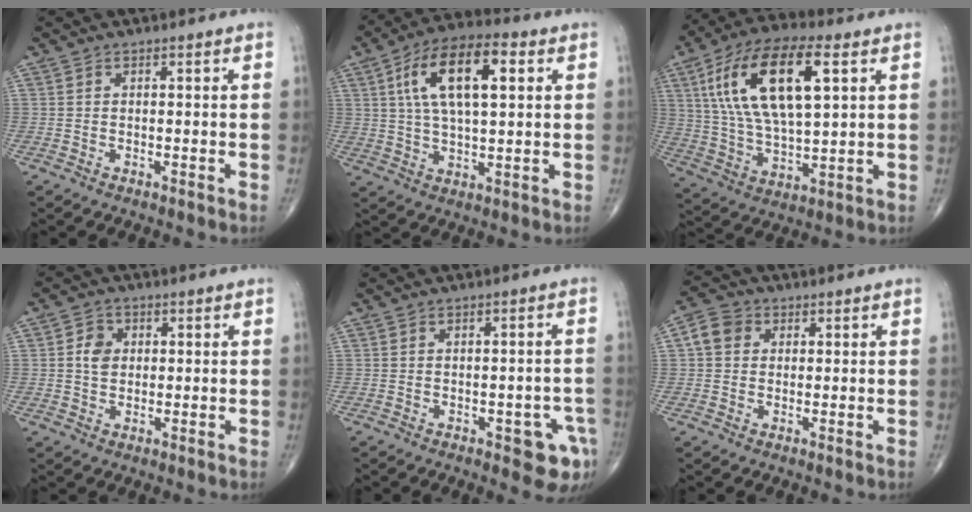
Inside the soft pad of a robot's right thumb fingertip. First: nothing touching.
{"total": 13.9, "force": [4.0, 5.9, 11.9], "torque": [-0.203, 0.010, 0.065]}
{"total": 20.6, "force": [6.6, 8.3, 17.6], "torque": [-0.329, 0.001, 0.118]}
{"total": 3.9, "force": [0.5, 3.2, 2.2], "torque": [-0.029, 0.001, 0.005]}
{"total": 6.8, "force": [-3.0, 2.9, 5.4], "torque": [-0.042, 0.013, -0.030]}
{"total": 4.9, "force": [0.9, 4.2, 2.3], "torque": [-0.033, 0.010, 0.010]}